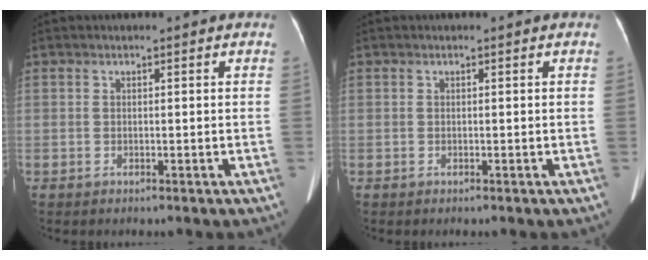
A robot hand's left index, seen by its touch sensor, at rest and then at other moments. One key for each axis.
{"total": 0.0}